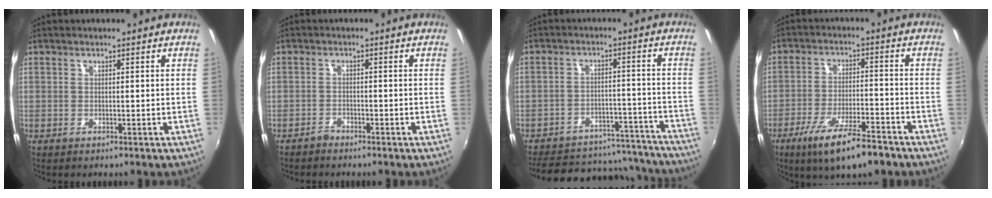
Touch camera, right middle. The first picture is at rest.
{"total": 1.7, "force": [-1.6, 0.5, 0.1], "torque": [-0.007, -0.002, -0.033]}
{"total": 21.1, "force": [-18.0, 8.7, 6.5], "torque": [-0.137, 0.054, -0.208]}
{"total": 12.5, "force": [-8.5, 2.8, 8.6], "torque": [-0.174, -0.029, -0.144]}